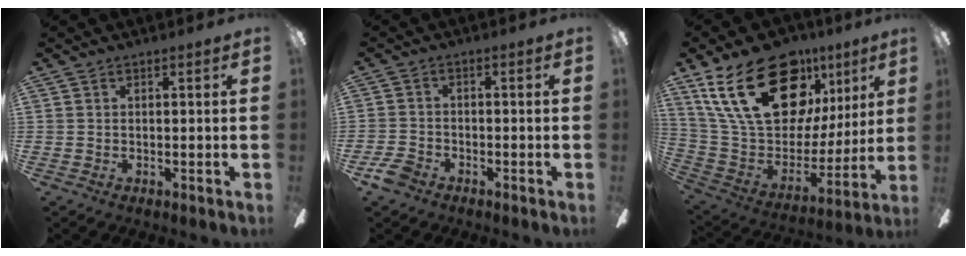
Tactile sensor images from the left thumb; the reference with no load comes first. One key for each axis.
{"total": 4.5, "fx": -3.2, "fy": 2.4, "fz": 2.0, "tx": -0.052, "ty": 0.013, "tz": -0.065}
{"total": 29.6, "fx": 15.3, "fy": 17.1, "fz": 18.8, "tx": -0.341, "ty": -0.076, "tz": 0.290}